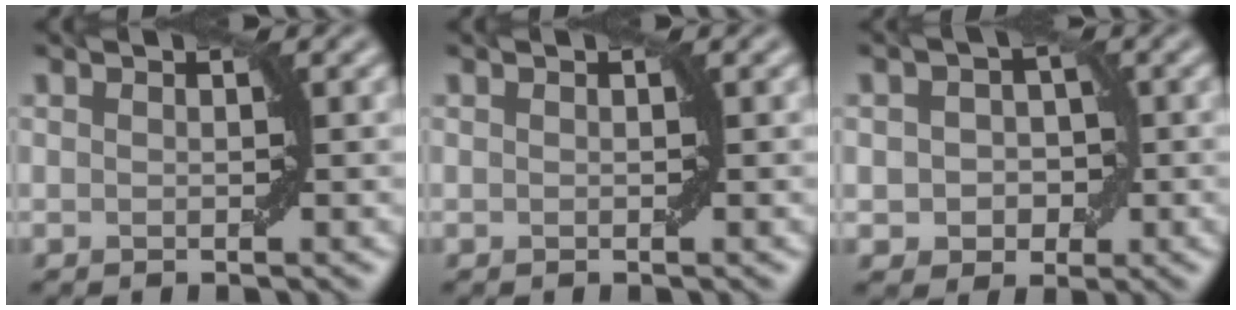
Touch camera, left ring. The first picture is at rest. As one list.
[{"total": 0.0}, {"total": 2.9, "force": [-0.3, 2.5, 1.5], "torque": [-0.015, -0.002, -0.007]}]